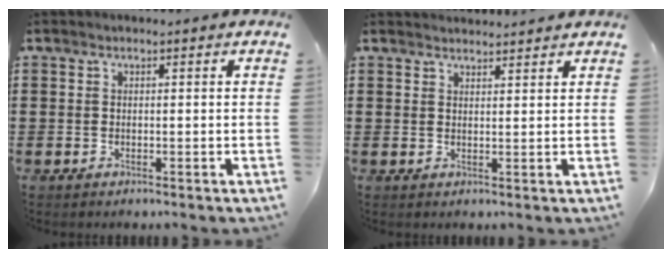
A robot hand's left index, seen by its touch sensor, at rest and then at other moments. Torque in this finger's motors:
{"motor_torque": [0.70, -1.44, -0.02, -0.02]}